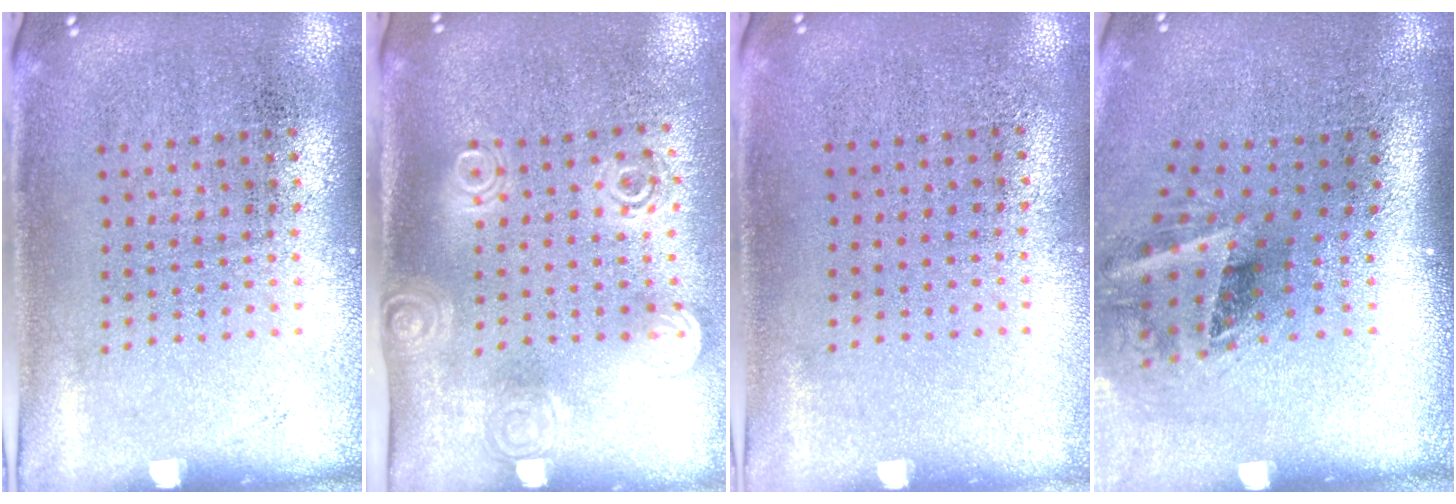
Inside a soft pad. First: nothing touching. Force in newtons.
{"total": 1.7, "press": 1.3, "slide": 1.1}
{"total": 0.0}
{"total": 2.0, "press": 1.3, "slide": 1.6}